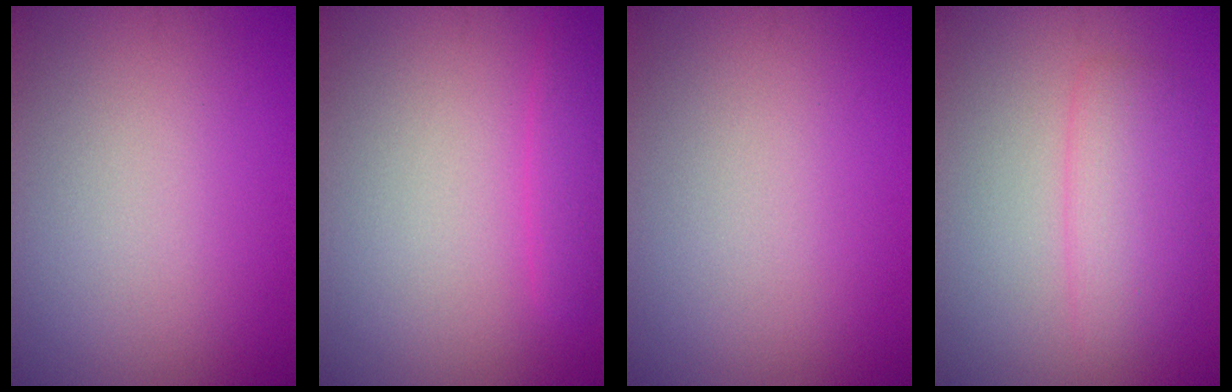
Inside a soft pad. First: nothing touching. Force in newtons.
{"total": 2.1, "press": 2.1, "slide": 0.1}
{"total": 0.0}
{"total": 3.5, "press": 3.5, "slide": 0.1}